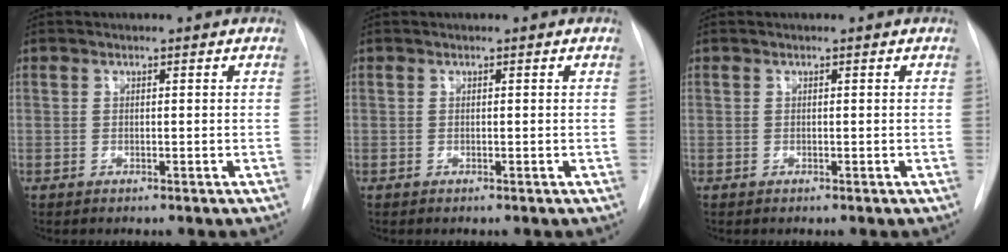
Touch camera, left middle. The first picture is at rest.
{"total": 0.0}
{"total": 0.0}